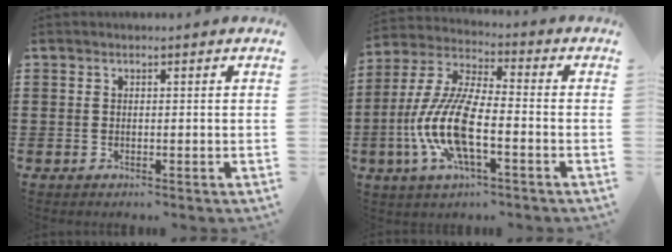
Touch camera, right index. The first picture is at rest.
{"total": 11.4, "force": [-3.8, 3.6, 10.2], "torque": [-0.244, -0.015, -0.076]}